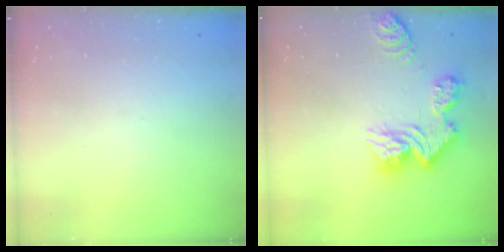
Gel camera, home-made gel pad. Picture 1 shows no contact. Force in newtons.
{"total": 13.2, "press": 13.2, "slide": 1.2}